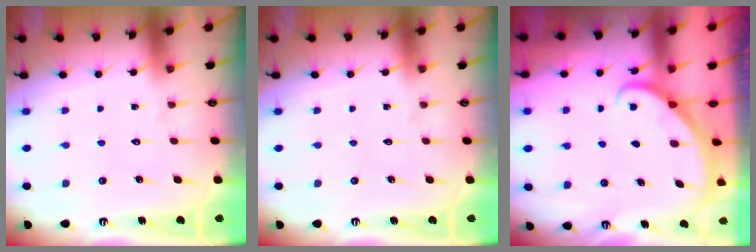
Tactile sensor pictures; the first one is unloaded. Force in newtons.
{"total": 0.0}
{"total": 2.3, "press": 2.3, "slide": 0.1}